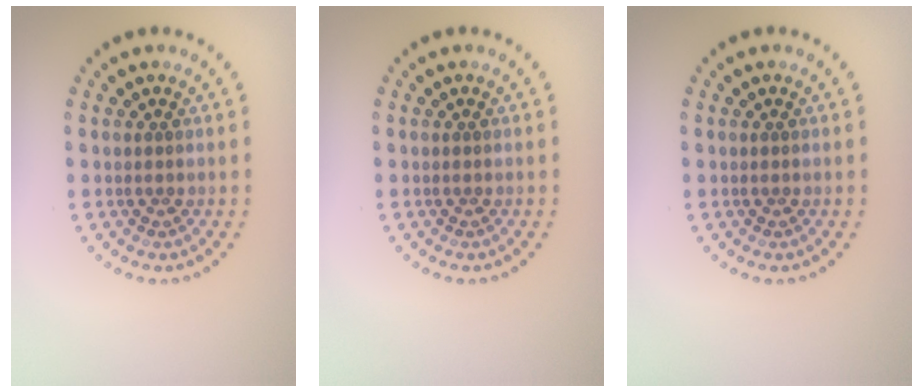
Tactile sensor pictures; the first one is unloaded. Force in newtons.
{"total": 0.0}
{"total": 0.0}